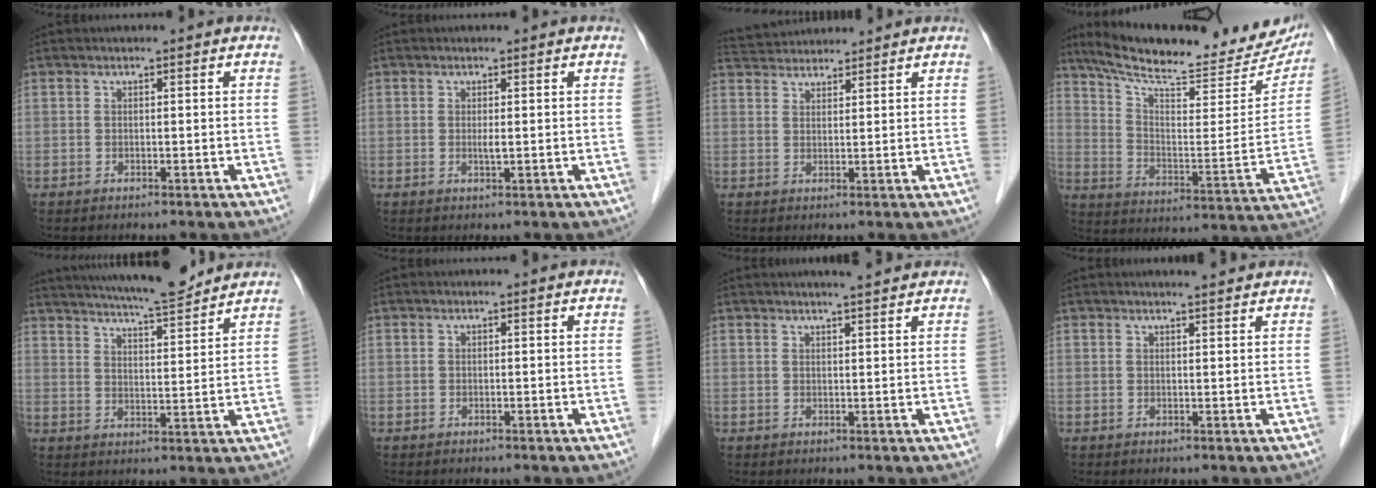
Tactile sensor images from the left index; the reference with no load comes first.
{"total": 1.0, "force": [0.2, 0.1, 1.0], "torque": [-0.023, -0.002, 0.004]}
{"total": 6.3, "force": [6.1, 0.9, 1.1], "torque": [-0.024, 0.038, 0.105]}
{"total": 25.2, "force": [22.1, 5.1, 10.9], "torque": [-0.167, -0.043, 0.299]}
{"total": 13.4, "force": [12.2, 0.7, 5.5], "torque": [-0.093, 0.002, 0.183]}
{"total": 0.0}
{"total": 4.2, "force": [3.8, 0.1, 2.0], "torque": [-0.031, 0.012, 0.050]}
{"total": 2.7, "force": [2.5, 0.1, 1.0], "torque": [-0.017, 0.005, 0.034]}